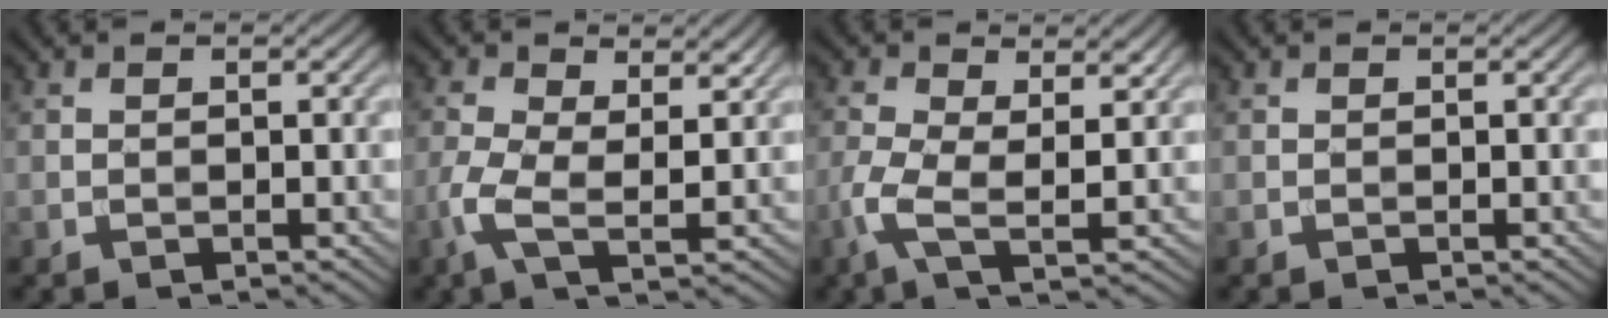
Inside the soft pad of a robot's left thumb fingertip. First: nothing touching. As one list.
[{"total": 6.0, "force": [0.0, 2.8, 5.3], "torque": [-0.133, -0.001, -0.007]}, {"total": 5.5, "force": [-0.4, 2.3, 5.0], "torque": [-0.127, -0.001, -0.013]}, {"total": 0.0}]